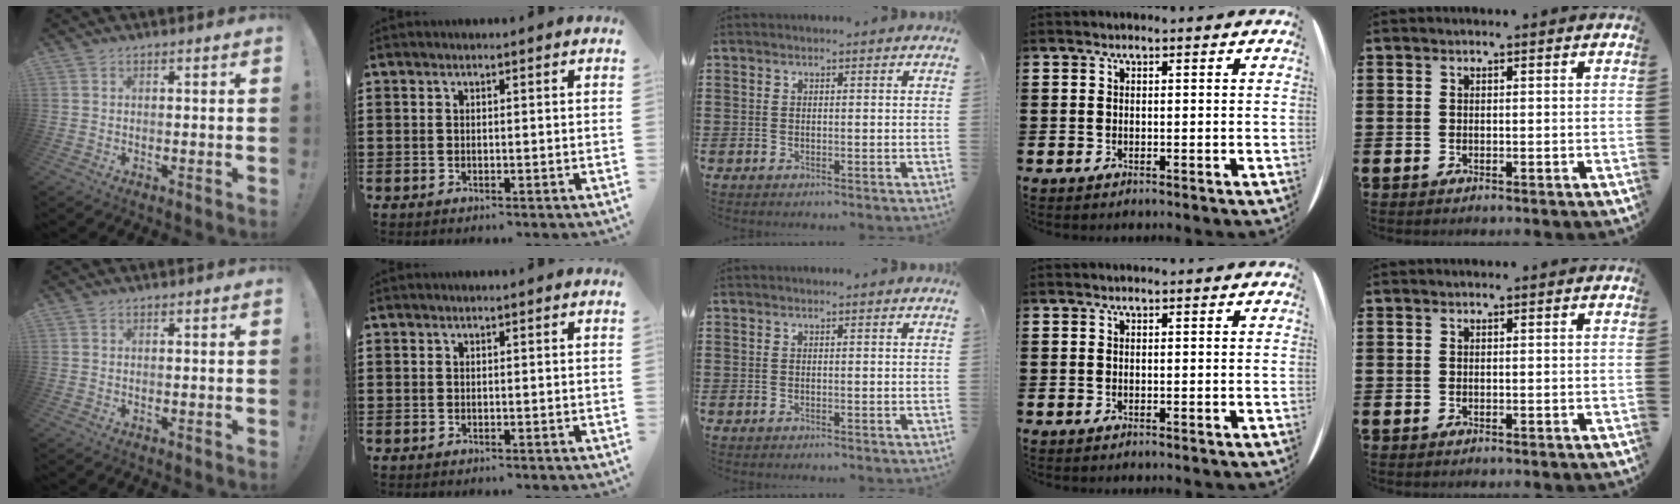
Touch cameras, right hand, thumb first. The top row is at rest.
{}